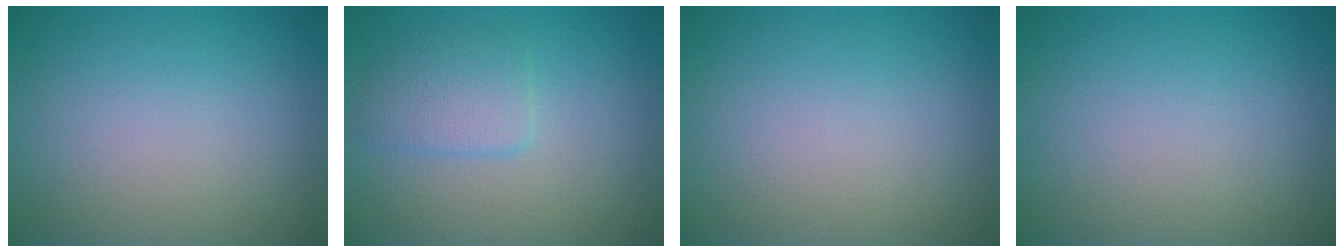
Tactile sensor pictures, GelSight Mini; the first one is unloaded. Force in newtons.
{"total": 2.4, "press": 2.3, "slide": 0.2}
{"total": 0.0}
{"total": 0.0}